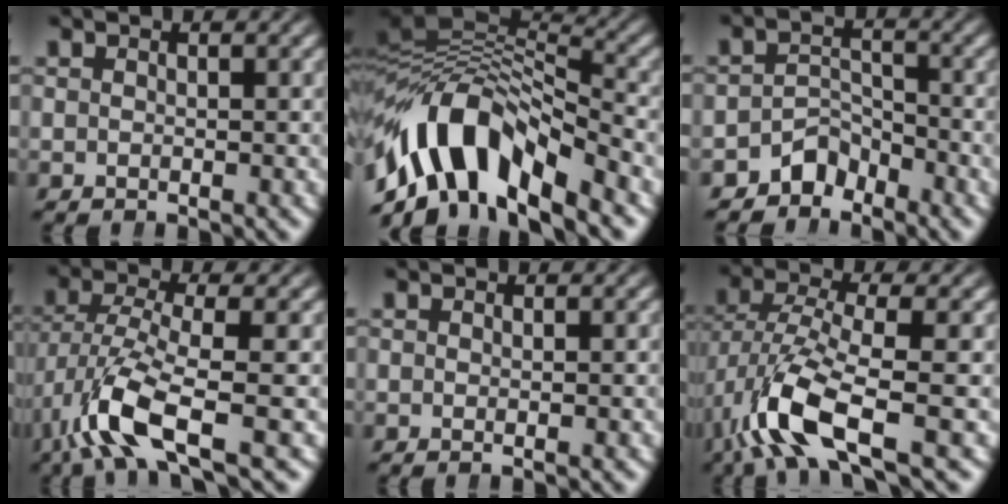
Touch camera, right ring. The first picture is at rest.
{"total": 13.8, "force": [-3.0, 9.7, 9.4], "torque": [-0.191, -0.030, -0.036]}
{"total": 3.9, "force": [-3.0, 2.3, 1.1], "torque": [-0.019, -0.015, -0.050]}
{"total": 6.3, "force": [-1.9, 2.8, 5.3], "torque": [-0.132, -0.037, -0.013]}
{"total": 0.0}
{"total": 6.7, "force": [-1.9, 3.0, 5.7], "torque": [-0.138, -0.035, -0.016]}